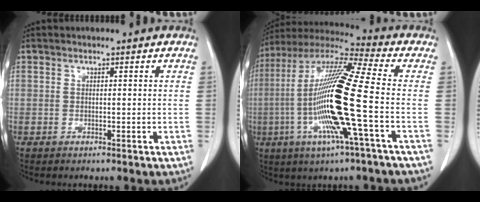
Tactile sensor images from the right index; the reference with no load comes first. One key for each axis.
{"total": 18.9, "fx": -3.6, "fy": -0.2, "fz": 18.5, "tx": -0.375, "ty": -0.008, "tz": -0.083}